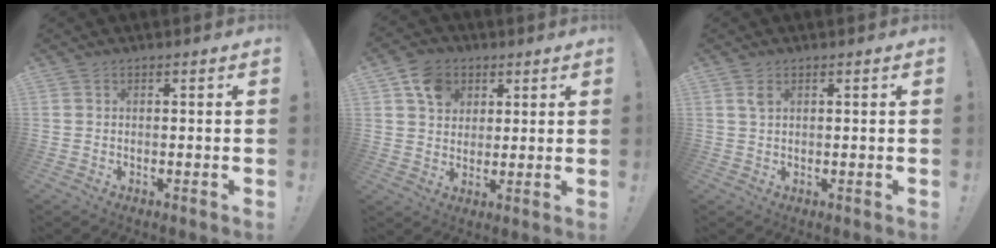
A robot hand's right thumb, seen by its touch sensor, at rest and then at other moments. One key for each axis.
{"total": 8.8, "fx": 4.0, "fy": 7.3, "fz": 3.0, "tx": -0.041, "ty": -0.015, "tz": 0.079}
{"total": 1.9, "fx": 1.0, "fy": 0.9, "fz": 1.3, "tx": -0.026, "ty": 0.000, "tz": 0.017}